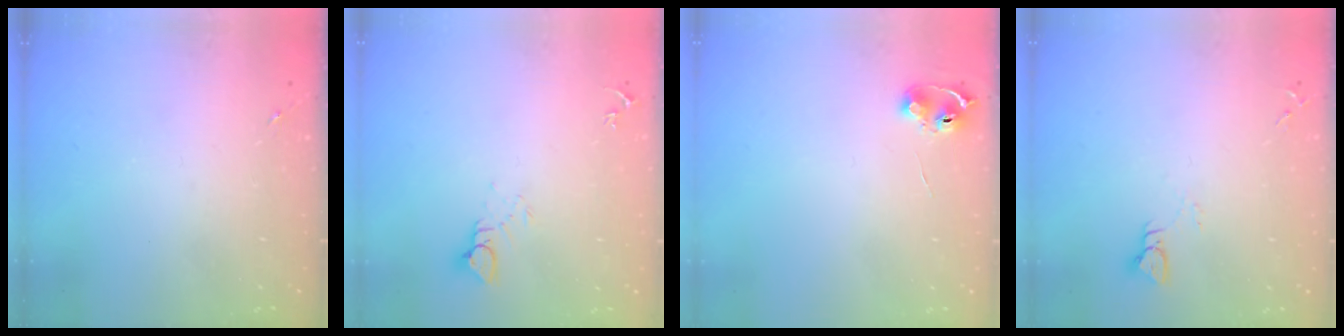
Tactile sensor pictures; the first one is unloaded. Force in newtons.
{"total": 4.2, "press": 4.2, "slide": 0.4}
{"total": 6.3, "press": 6.3, "slide": 0.8}
{"total": 3.0, "press": 3.0, "slide": 0.3}